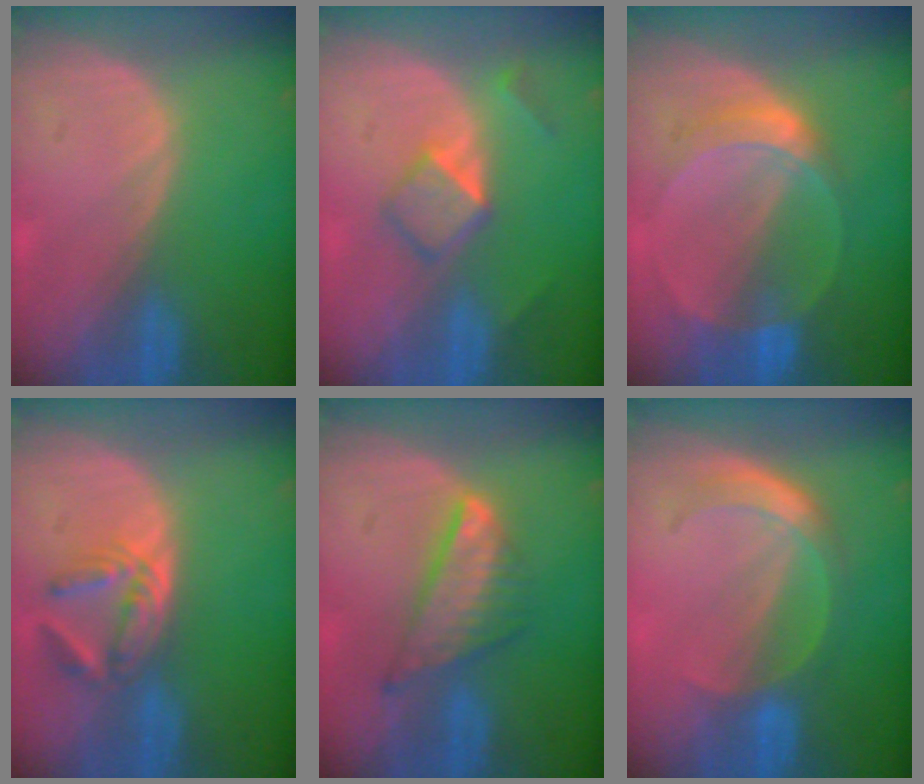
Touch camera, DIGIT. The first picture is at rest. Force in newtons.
{"total": 5.3, "press": 4.5, "slide": 2.8}
{"total": 6.1, "press": 5.6, "slide": 2.4}
{"total": 5.8, "press": 5.2, "slide": 2.6}
{"total": 7.5, "press": 6.5, "slide": 3.7}
{"total": 5.8, "press": 5.0, "slide": 2.8}